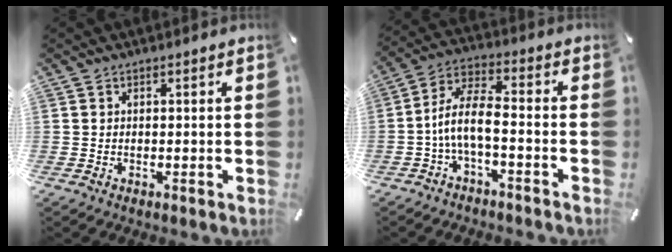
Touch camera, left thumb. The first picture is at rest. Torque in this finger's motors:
{"motor_torque": [-0.25, 0.77, 0.45, -0.18, 0.34]}